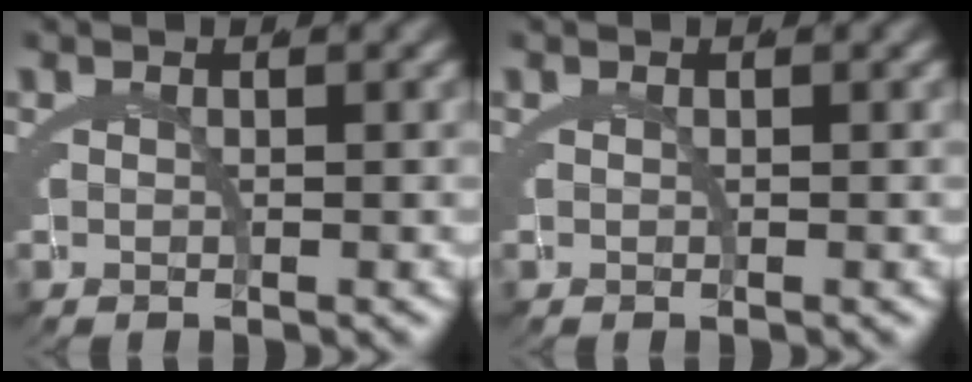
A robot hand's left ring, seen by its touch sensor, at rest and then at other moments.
{"total": 0.0}